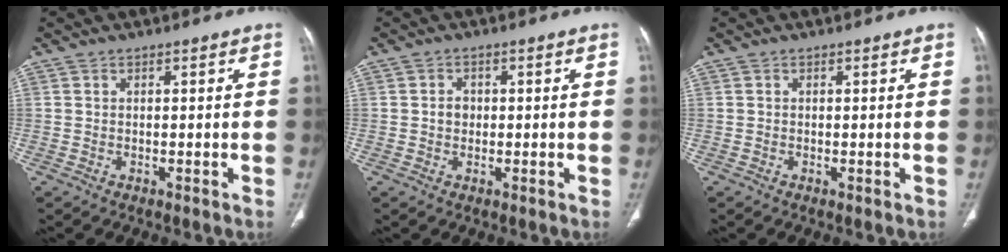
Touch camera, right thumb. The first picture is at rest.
{"total": 2.1, "force": [0.0, 1.8, 1.1], "torque": [-0.008, 0.007, -0.002]}
{"total": 0.0}